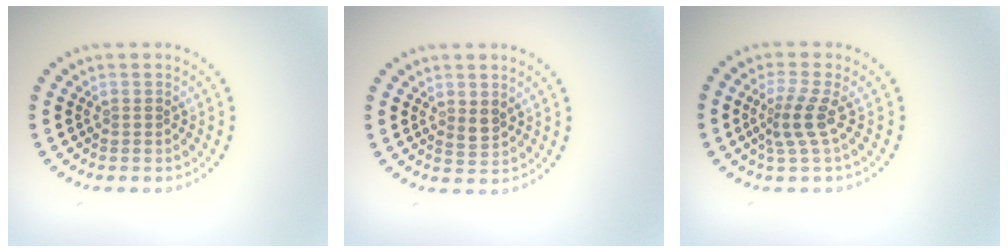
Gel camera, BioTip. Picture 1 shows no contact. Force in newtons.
{"total": 1.3, "press": 1.2, "slide": 0.5}
{"total": 2.7, "press": 1.9, "slide": 1.9}